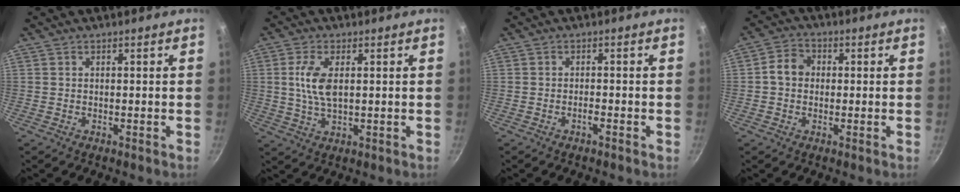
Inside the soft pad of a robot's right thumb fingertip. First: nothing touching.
{"total": 6.9, "force": [1.2, 3.3, 6.0], "torque": [-0.121, 0.000, 0.024]}
{"total": 1.2, "force": [-0.8, 0.3, 0.9], "torque": [-0.017, 0.010, -0.017]}
{"total": 5.0, "force": [0.1, 4.2, 2.7], "torque": [-0.029, 0.014, -0.011]}